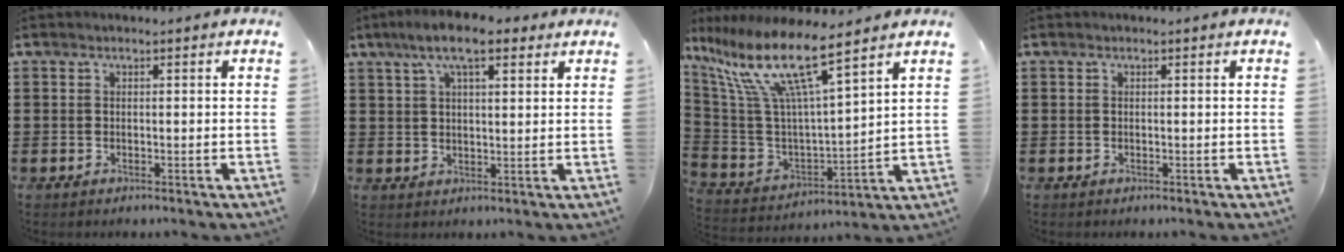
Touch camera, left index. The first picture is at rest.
{"total": 8.2, "force": [5.2, 2.4, 5.9], "torque": [-0.125, 0.010, 0.093]}
{"total": 13.6, "force": [8.9, 2.4, 10.1], "torque": [-0.233, -0.054, 0.146]}
{"total": 0.0}